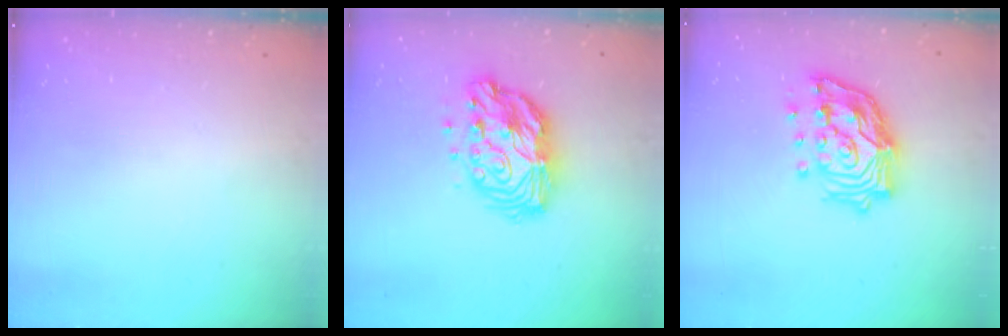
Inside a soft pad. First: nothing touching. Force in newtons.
{"total": 12.8, "press": 12.8, "slide": 0.9}
{"total": 16.9, "press": 16.7, "slide": 2.3}